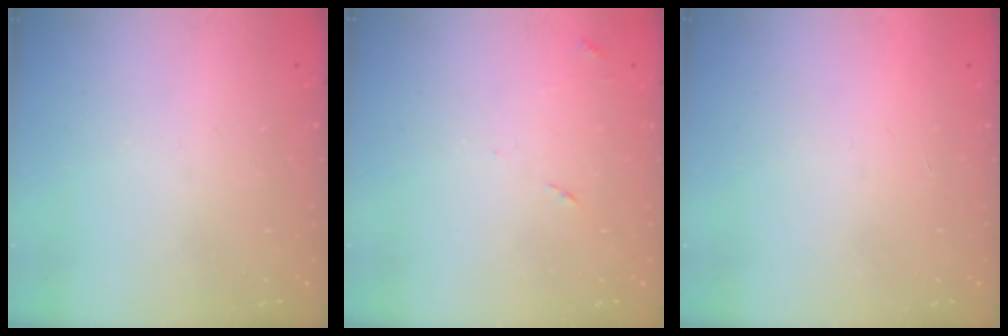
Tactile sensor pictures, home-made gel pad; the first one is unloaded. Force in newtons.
{"total": 7.4, "press": 7.4, "slide": 0.7}
{"total": 1.7, "press": 1.7, "slide": 0.1}